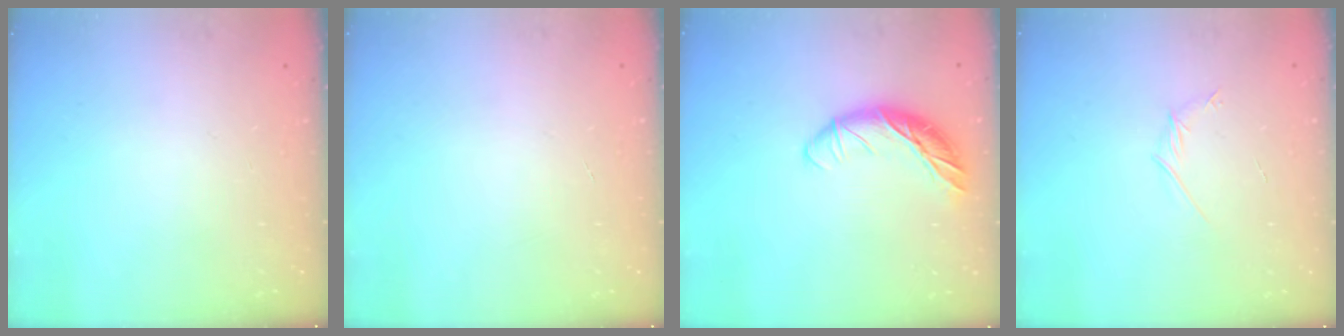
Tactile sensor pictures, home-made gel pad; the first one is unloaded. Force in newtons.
{"total": 0.0}
{"total": 12.2, "press": 12.1, "slide": 1.9}
{"total": 3.0, "press": 2.9, "slide": 0.8}